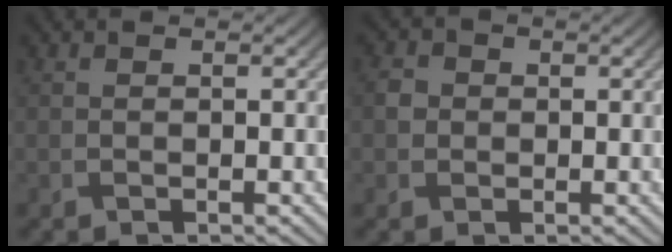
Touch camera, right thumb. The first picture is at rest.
{"total": 1.8, "force": [0.1, 1.7, 0.5], "torque": [-0.010, -0.001, 0.000]}